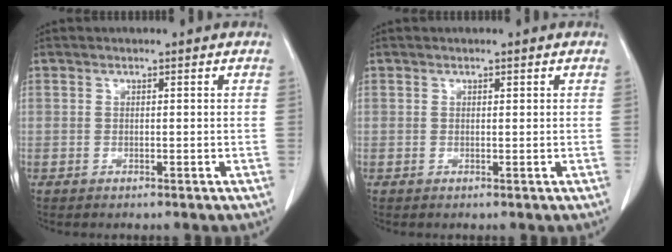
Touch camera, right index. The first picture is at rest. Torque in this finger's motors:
{"motor_torque": [-0.28, 0.15, 0.00, -0.01]}